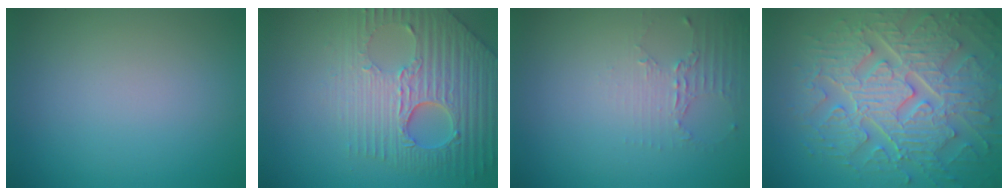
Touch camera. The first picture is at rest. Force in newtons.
{"total": 6.7, "press": 5.5, "slide": 4.0}
{"total": 2.0, "press": 1.5, "slide": 1.4}
{"total": 9.4, "press": 6.8, "slide": 6.5}